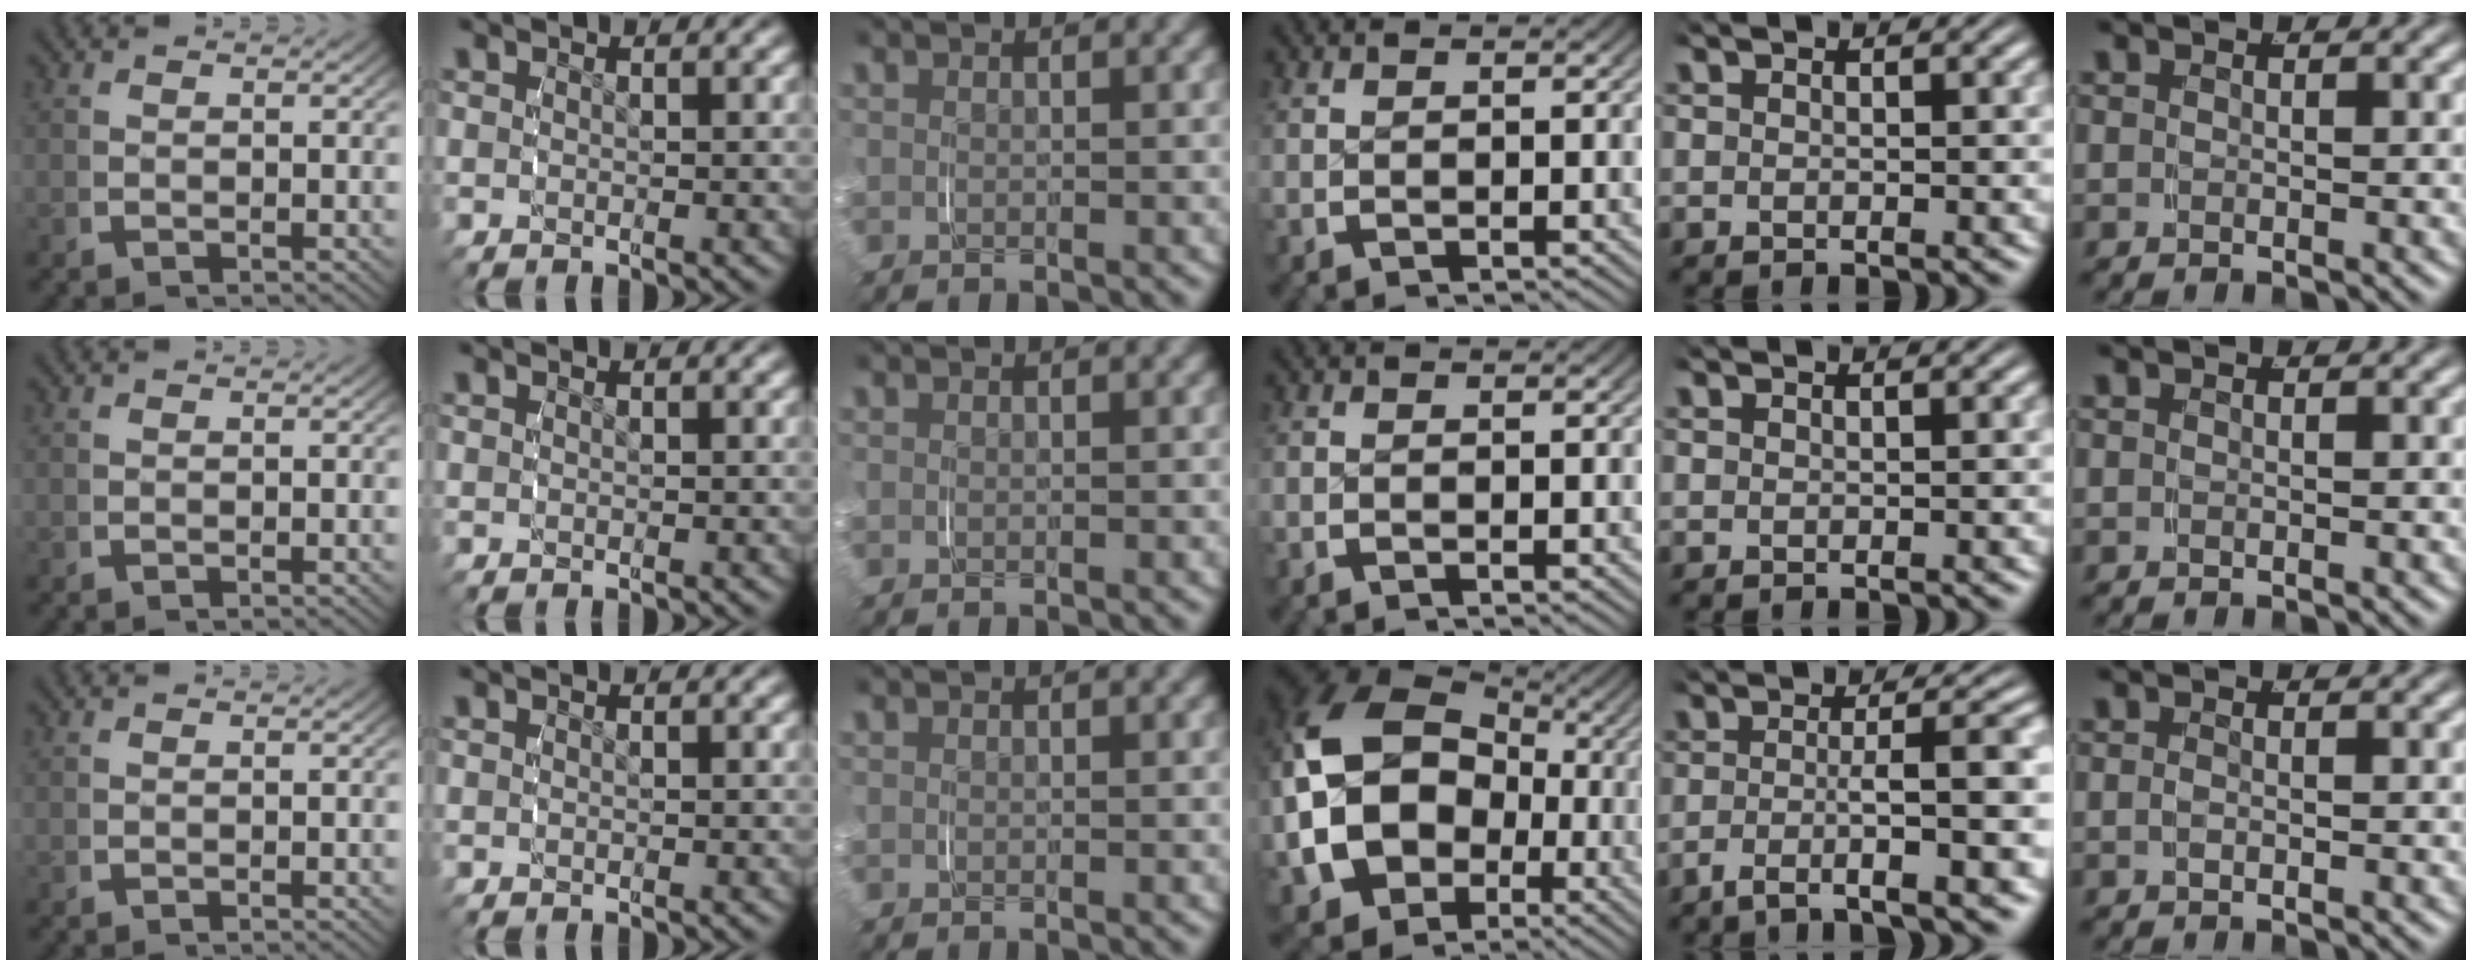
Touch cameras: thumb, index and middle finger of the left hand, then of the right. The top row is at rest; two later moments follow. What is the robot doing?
{"motion": "grasp_and_lifting", "object": "paper"}